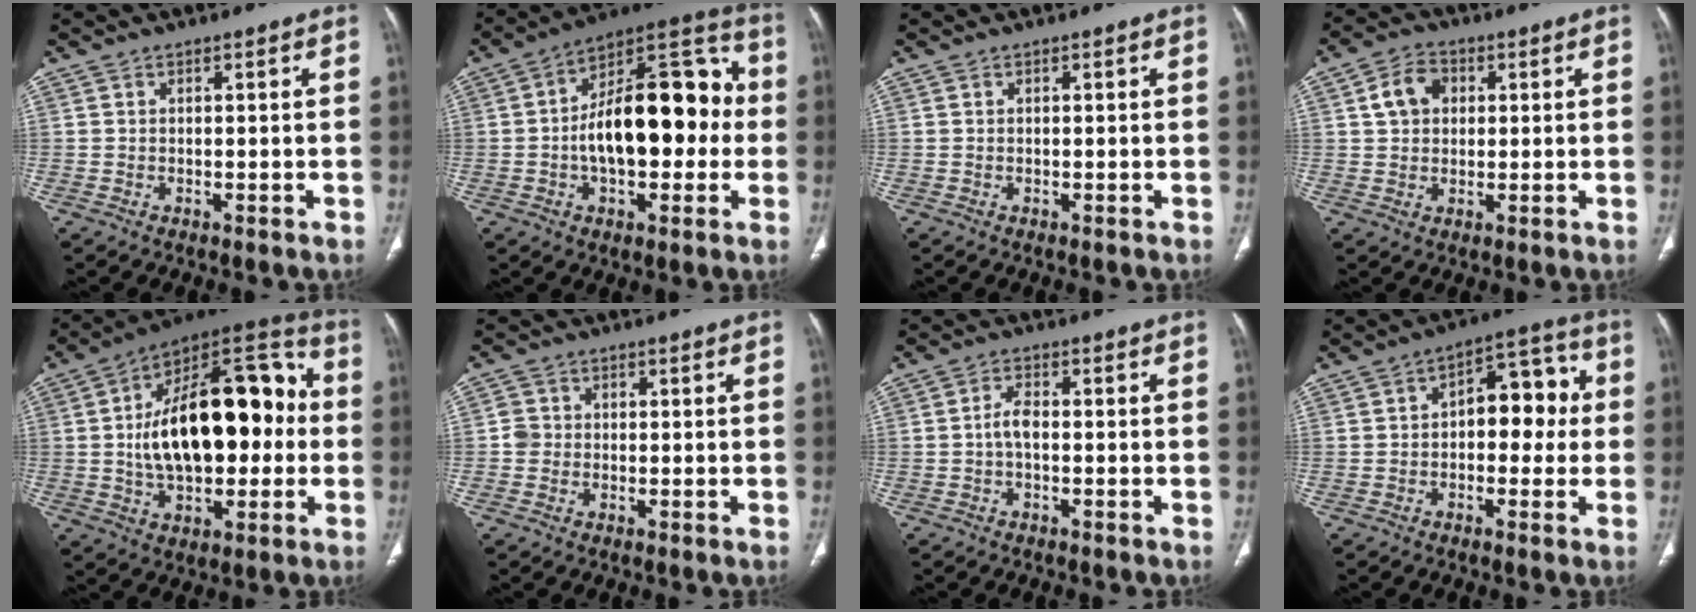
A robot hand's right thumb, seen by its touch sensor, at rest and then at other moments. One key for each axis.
{"total": 22.2, "fx": -0.7, "fy": 11.7, "fz": 18.9, "tx": -0.263, "ty": 0.046, "tz": -0.014}
{"total": 0.0}
{"total": 6.5, "fx": 1.6, "fy": 5.1, "fz": 3.7, "tx": -0.053, "ty": 0.007, "tz": 0.024}
{"total": 27.1, "fx": 0.6, "fy": 14.5, "fz": 23.0, "tx": -0.339, "ty": 0.036, "tz": 0.009}
{"total": 2.6, "fx": -0.3, "fy": 2.5, "fz": 0.7, "tx": 0.001, "ty": 0.010, "tz": -0.010}
{"total": 2.9, "fx": -0.5, "fy": 1.4, "fz": 2.5, "tx": -0.050, "ty": 0.009, "tz": -0.014}
{"total": 11.0, "fx": 0.5, "fy": 6.6, "fz": 8.8, "tx": -0.078, "ty": 0.036, "tz": -0.004}